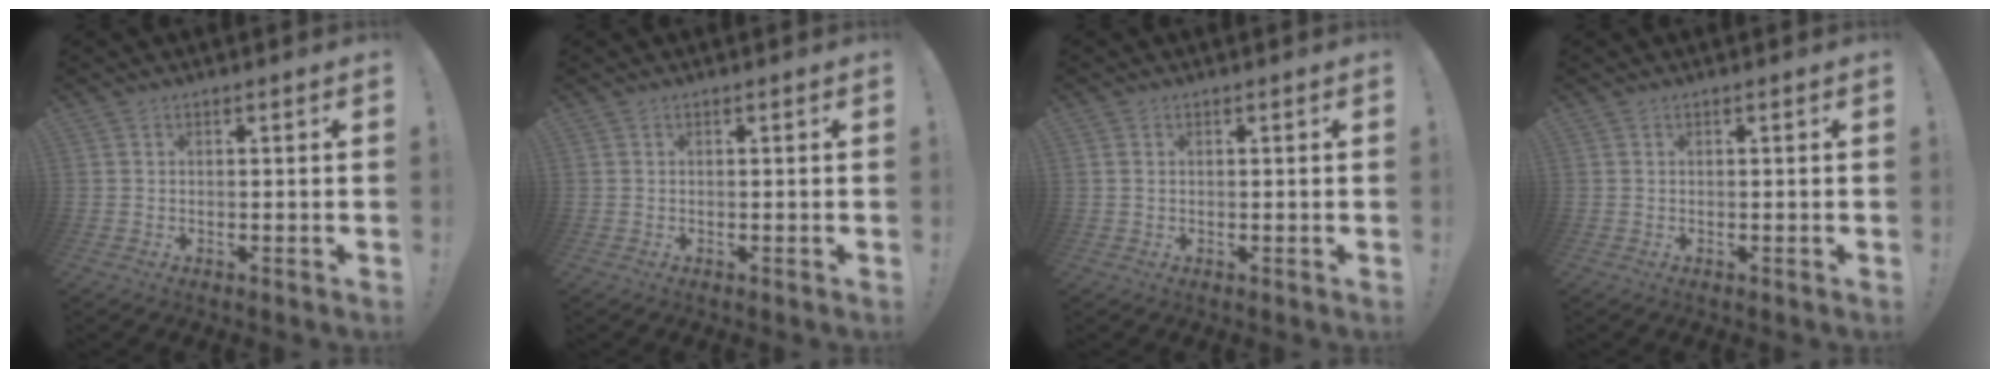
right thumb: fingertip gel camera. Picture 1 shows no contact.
{"total": 0.0}
{"total": 0.7, "force": [0.2, 0.6, 0.3], "torque": [-0.007, 0.003, 0.004]}
{"total": 0.0}